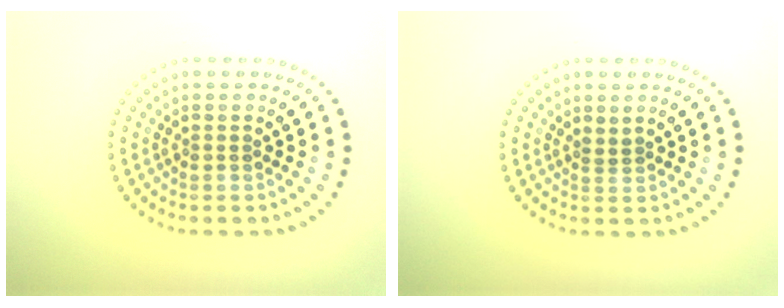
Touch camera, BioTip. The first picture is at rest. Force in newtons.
{"total": 0.6, "press": 0.4, "slide": 0.5}